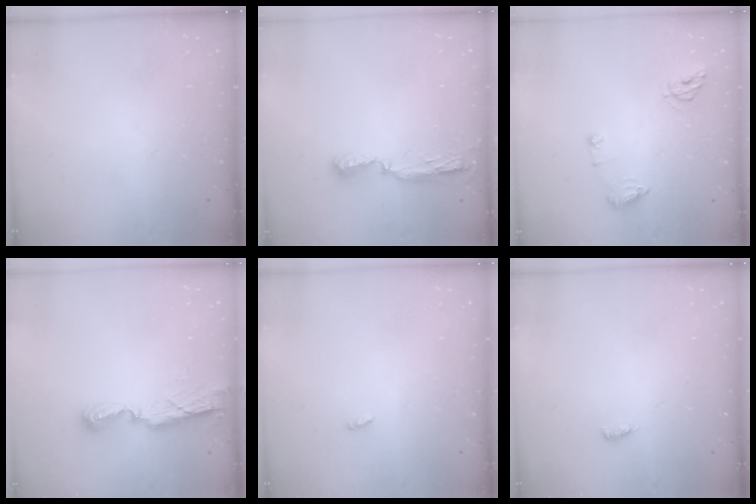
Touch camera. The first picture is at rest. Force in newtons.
{"total": 9.5, "press": 7.8, "slide": 5.5}
{"total": 8.9, "press": 8.8, "slide": 1.1}
{"total": 7.7, "press": 7.7, "slide": 0.2}
{"total": 1.9, "press": 1.9, "slide": 0.2}
{"total": 3.7, "press": 3.3, "slide": 1.7}